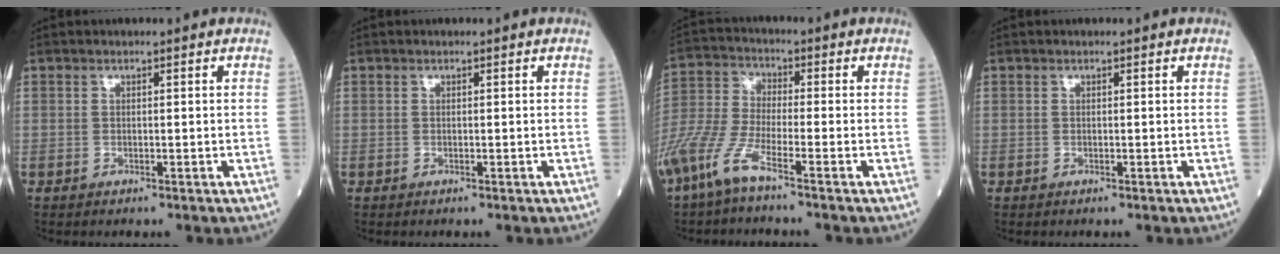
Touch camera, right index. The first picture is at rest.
{"total": 0.0}
{"total": 9.3, "force": [-6.0, 1.0, 7.0], "torque": [-0.171, -0.021, -0.132]}
{"total": 0.0}